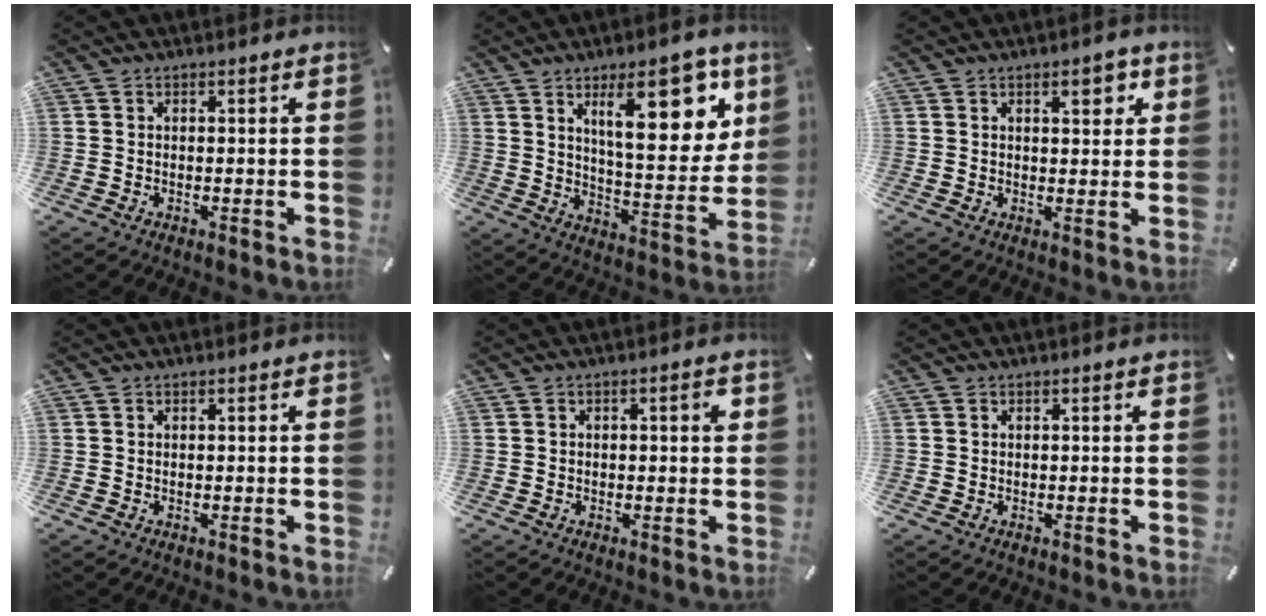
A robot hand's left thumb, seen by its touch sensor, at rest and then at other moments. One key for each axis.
{"total": 19.0, "fx": 9.1, "fy": 7.2, "fz": 15.0, "tx": -0.203, "ty": -0.039, "tz": 0.136}
{"total": 4.6, "fx": 2.3, "fy": 2.0, "fz": 3.4, "tx": -0.040, "ty": -0.006, "tz": 0.031}
{"total": 0.0}
{"total": 2.2, "fx": 0.3, "fy": 0.8, "fz": 2.0, "tx": -0.030, "ty": 0.003, "tz": 0.001}
{"total": 0.0}